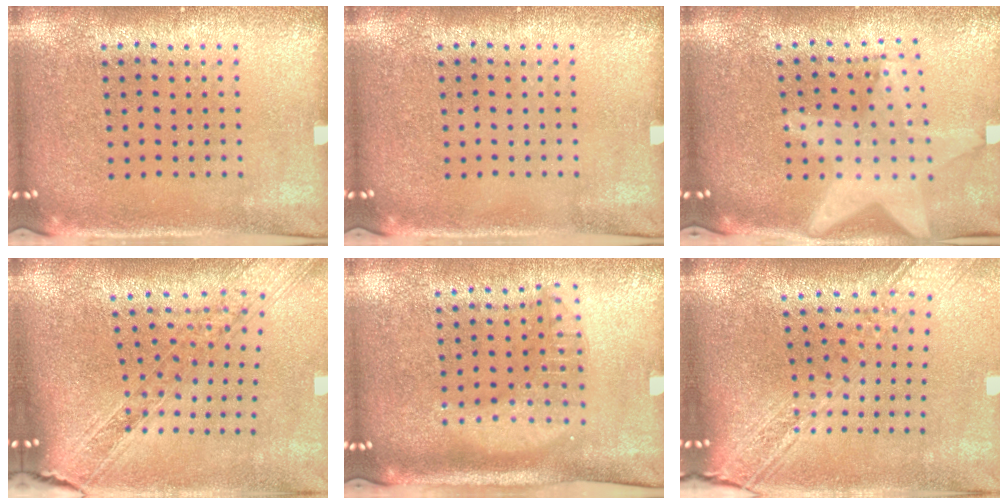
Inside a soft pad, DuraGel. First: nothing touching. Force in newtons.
{"total": 0.0}
{"total": 1.9, "press": 1.6, "slide": 1.0}
{"total": 1.9, "press": 1.7, "slide": 0.9}
{"total": 1.8, "press": 1.5, "slide": 1.0}
{"total": 2.9, "press": 2.2, "slide": 1.9}